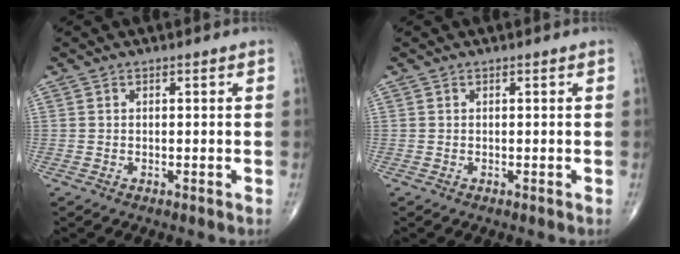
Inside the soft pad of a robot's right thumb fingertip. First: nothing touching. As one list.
[{"total": 0.0}]